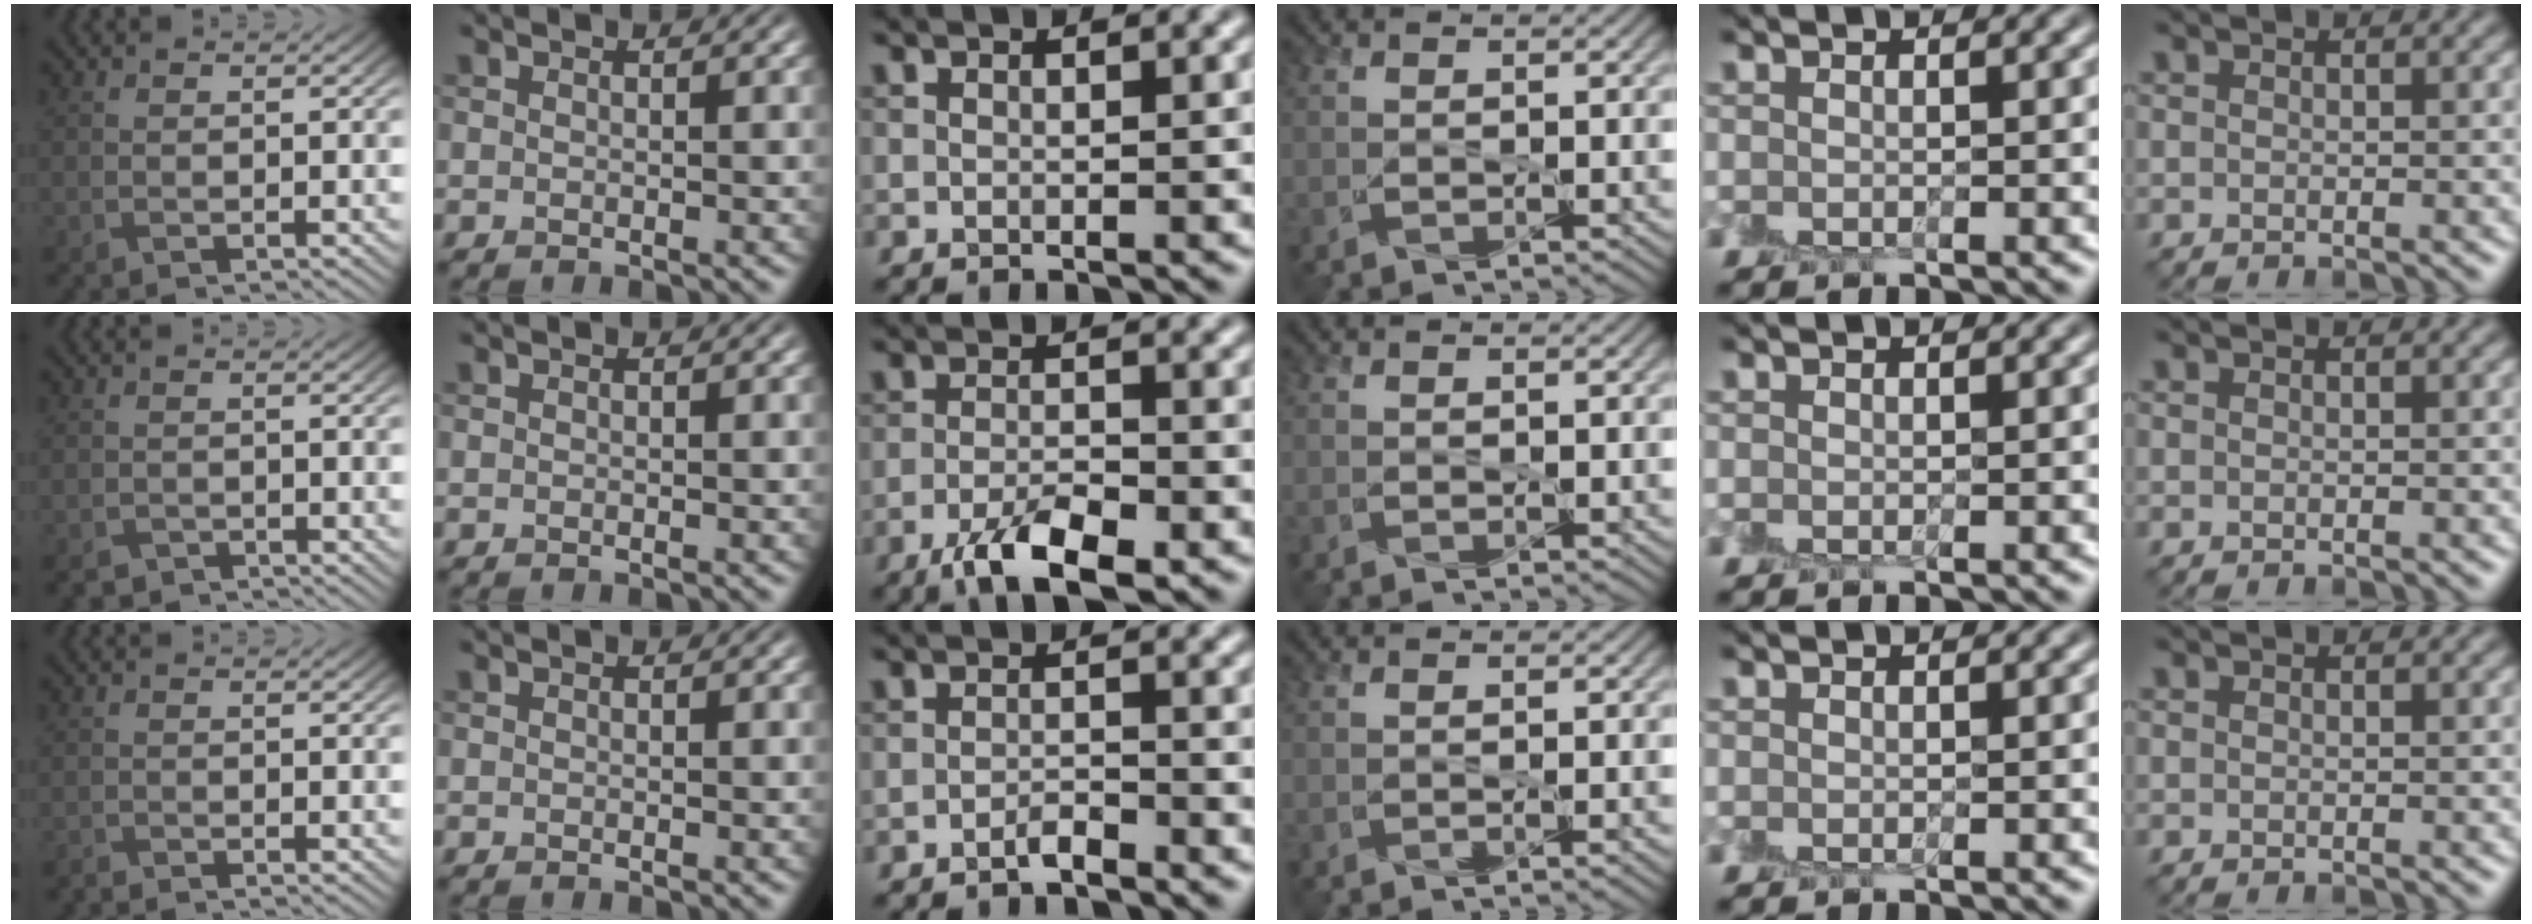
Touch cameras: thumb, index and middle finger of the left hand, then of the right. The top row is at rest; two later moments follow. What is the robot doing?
{"motion": "peel", "object": "envelope seal"}